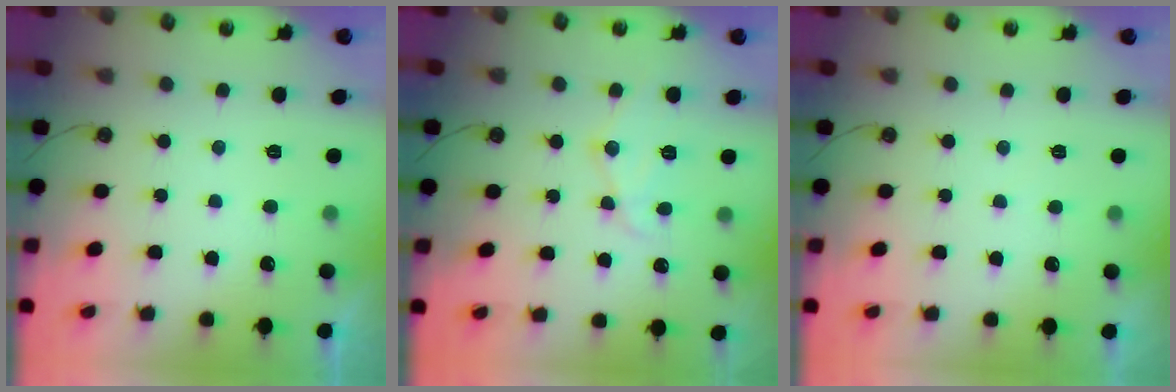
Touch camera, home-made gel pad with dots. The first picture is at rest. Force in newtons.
{"total": 11.4, "press": 11.3, "slide": 1.0}
{"total": 2.5, "press": 2.5, "slide": 0.4}